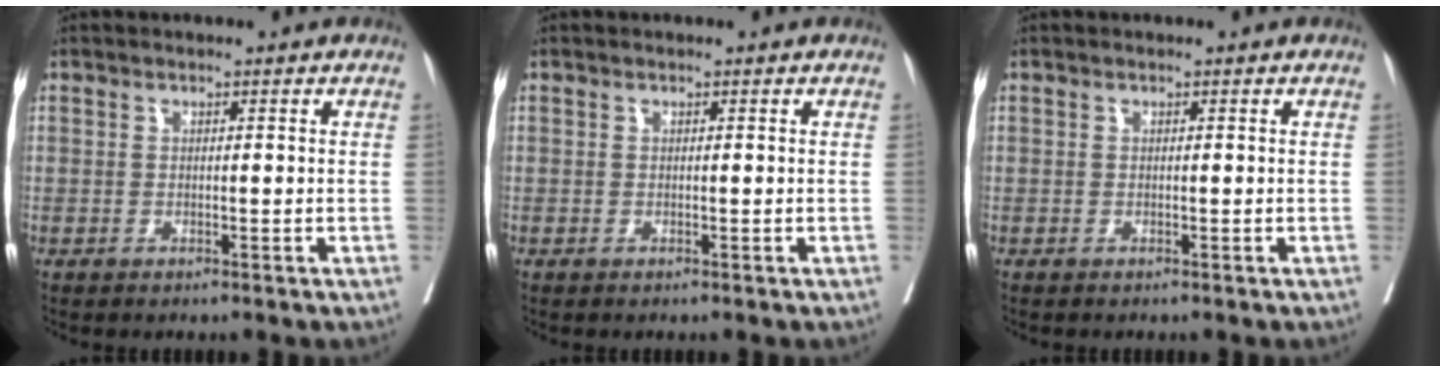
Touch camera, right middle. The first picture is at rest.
{"total": 0.0}
{"total": 0.0}